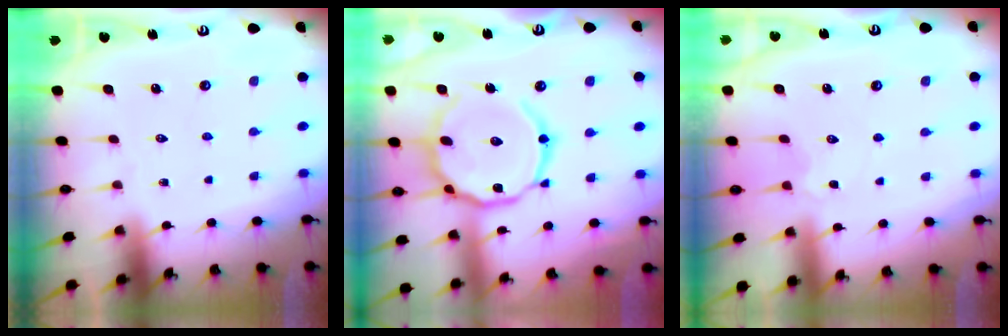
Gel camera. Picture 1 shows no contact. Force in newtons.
{"total": 18.5, "press": 18.4, "slide": 1.4}
{"total": 1.9, "press": 1.8, "slide": 0.5}